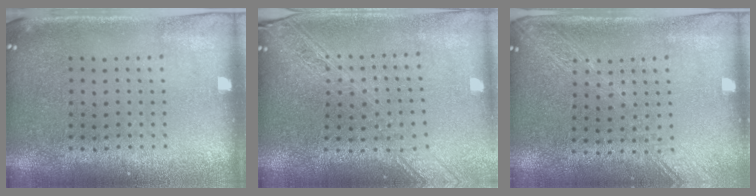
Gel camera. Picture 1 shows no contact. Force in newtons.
{"total": 2.2, "press": 1.9, "slide": 1.2}
{"total": 1.9, "press": 1.7, "slide": 1.0}